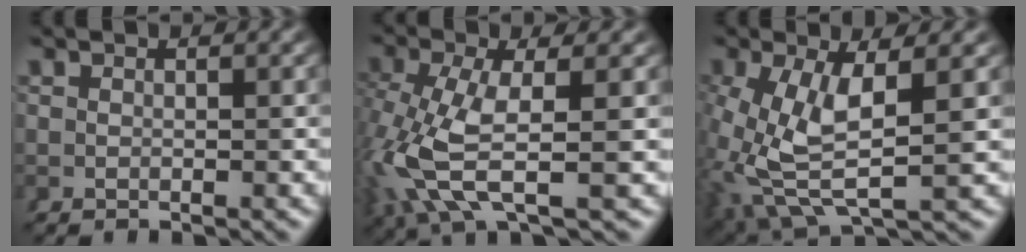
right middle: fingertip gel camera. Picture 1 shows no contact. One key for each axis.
{"total": 6.6, "fx": -0.5, "fy": 3.4, "fz": 5.6, "tx": -0.160, "ty": -0.030, "tz": 0.008}
{"total": 7.3, "fx": 0.0, "fy": 3.9, "fz": 6.1, "tx": -0.154, "ty": -0.031, "tz": 0.020}